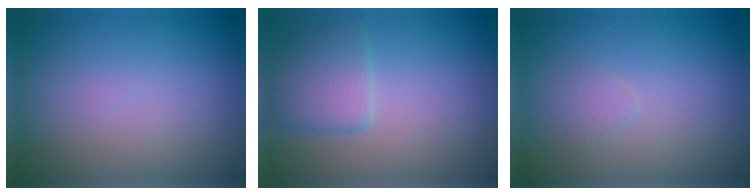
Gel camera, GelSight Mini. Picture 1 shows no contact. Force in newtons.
{"total": 2.8, "press": 2.8, "slide": 0.1}
{"total": 0.9, "press": 0.9, "slide": 0.0}